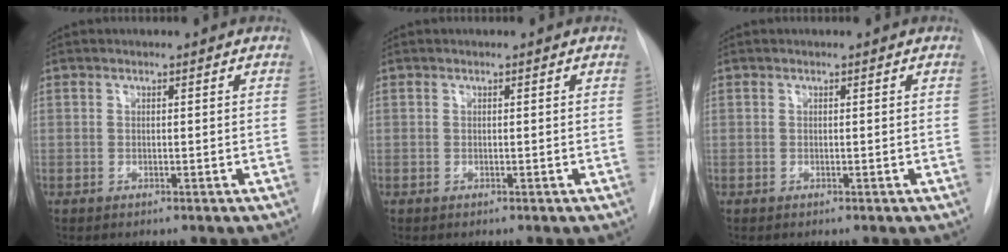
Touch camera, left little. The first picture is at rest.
{"total": 0.0}
{"total": 0.0}